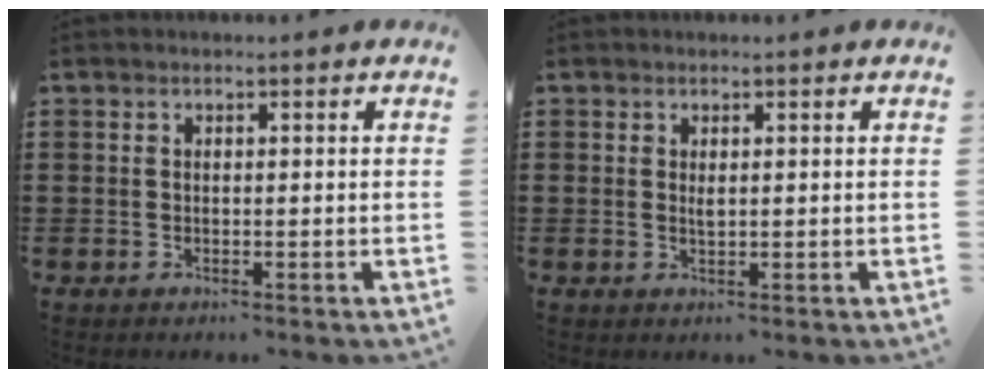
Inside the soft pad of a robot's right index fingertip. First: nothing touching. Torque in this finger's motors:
{"motor_torque": [2.14, 0.00, 0.23, 0.01]}